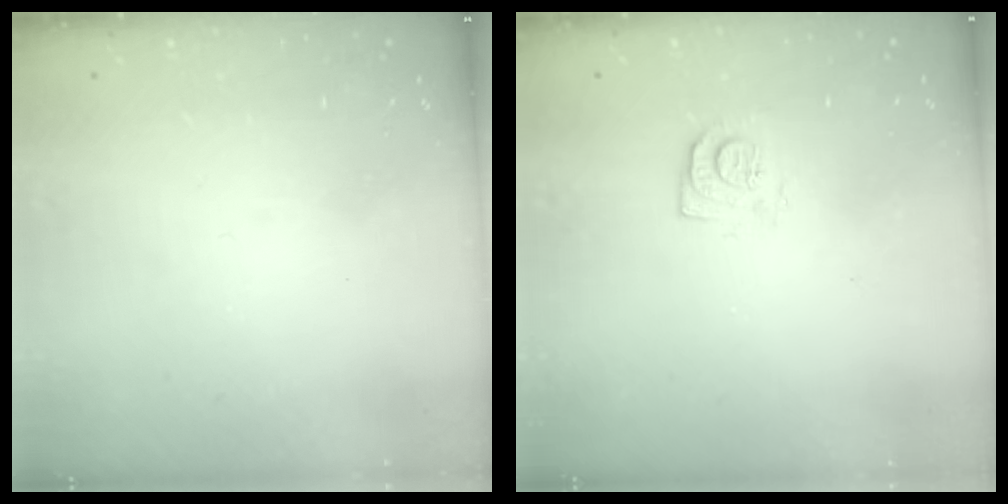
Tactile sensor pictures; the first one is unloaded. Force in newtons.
{"total": 6.8, "press": 6.7, "slide": 0.7}